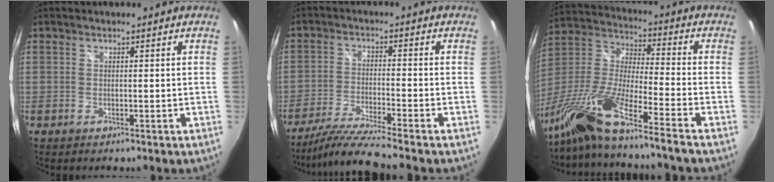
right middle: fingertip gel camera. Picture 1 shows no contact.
{"total": 9.1, "force": [-7.9, -1.7, 4.2], "torque": [-0.096, -0.017, -0.148]}
{"total": 17.5, "force": [-13.1, -0.2, 11.5], "torque": [-0.222, -0.039, -0.256]}